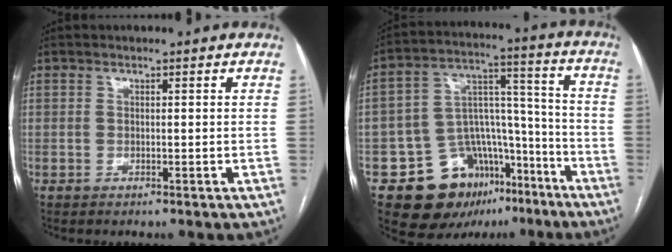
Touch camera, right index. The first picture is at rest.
{"total": 16.6, "force": [-9.6, 11.1, 7.7], "torque": [-0.107, 0.073, -0.140]}